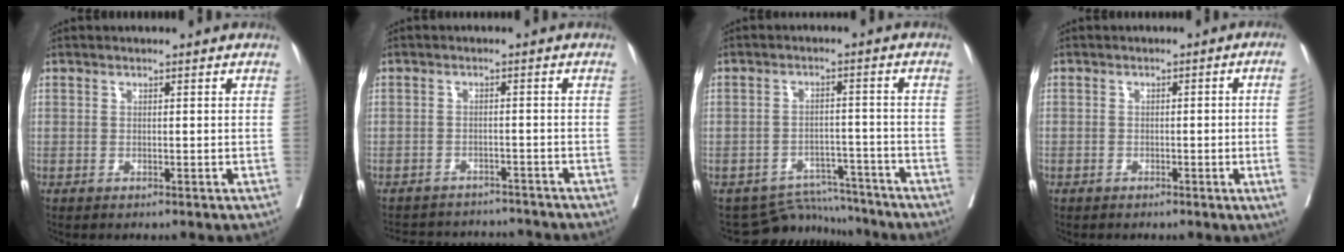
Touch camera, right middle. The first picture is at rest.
{"total": 10.0, "force": [-9.4, 3.1, 1.4], "torque": [-0.021, 0.015, -0.119]}
{"total": 7.6, "force": [-7.3, 1.8, -1.2], "torque": [0.020, 0.019, -0.109]}
{"total": 4.2, "force": [-1.0, -0.8, 4.0], "torque": [-0.045, 0.001, -0.014]}